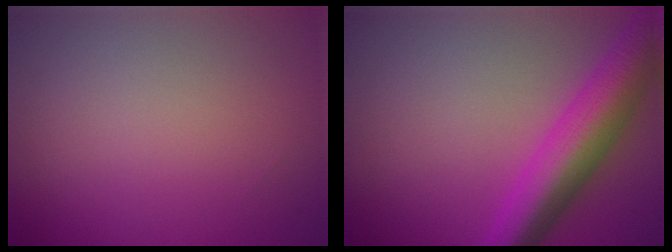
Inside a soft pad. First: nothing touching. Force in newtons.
{"total": 7.9, "press": 7.9, "slide": 0.2}